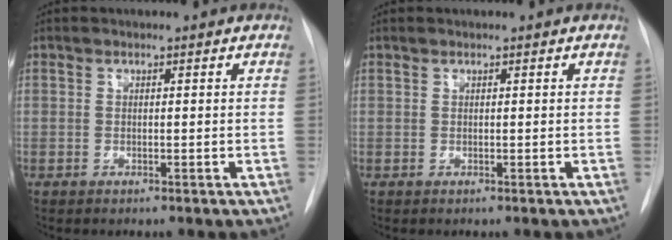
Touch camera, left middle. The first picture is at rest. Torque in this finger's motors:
{"motor_torque": [0.22, -0.43, -0.02, 0.00]}